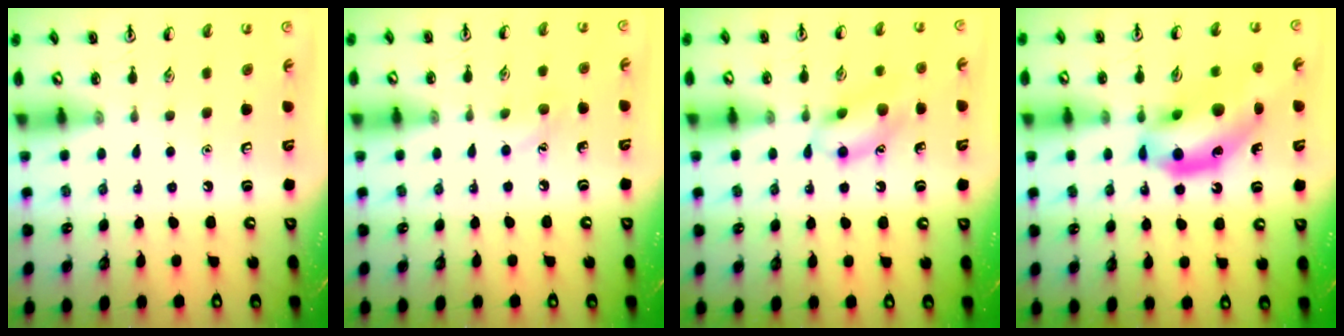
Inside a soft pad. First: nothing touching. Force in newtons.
{"total": 7.1, "press": 6.9, "slide": 1.8}
{"total": 12.1, "press": 11.9, "slide": 2.0}
{"total": 16.0, "press": 15.4, "slide": 4.2}